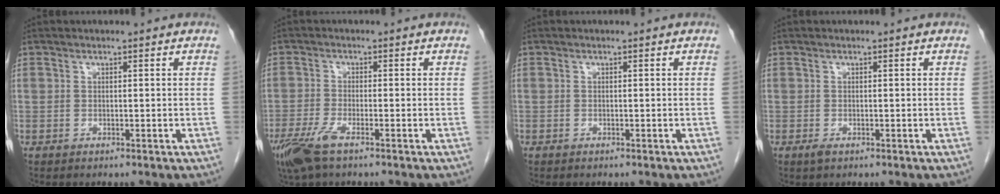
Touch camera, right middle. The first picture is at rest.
{"total": 5.4, "force": [-3.5, 1.0, 4.1], "torque": [-0.089, -0.015, -0.066]}
{"total": 0.0}
{"total": 0.8, "force": [-0.4, 0.3, 0.6], "torque": [-0.012, -0.002, -0.004]}